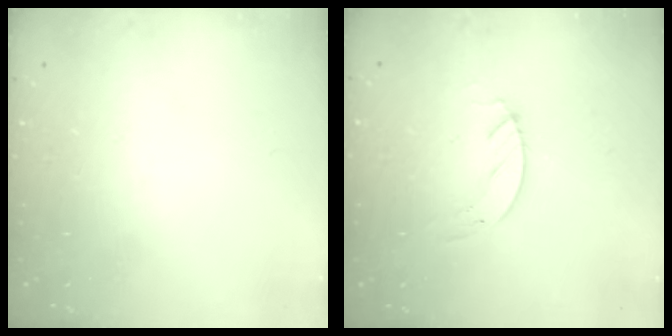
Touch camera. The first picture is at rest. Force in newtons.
{"total": 2.4, "press": 2.4, "slide": 0.2}